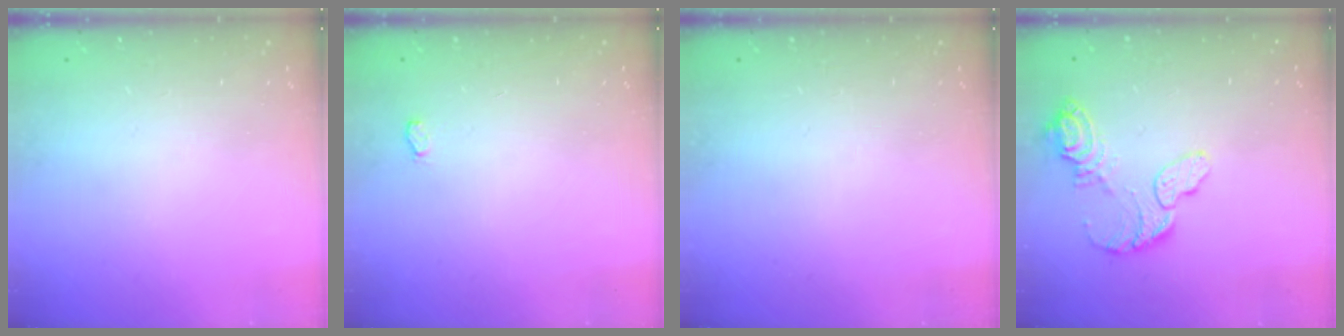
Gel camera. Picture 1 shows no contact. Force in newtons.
{"total": 4.5, "press": 4.4, "slide": 0.9}
{"total": 0.0}
{"total": 10.9, "press": 10.8, "slide": 1.0}